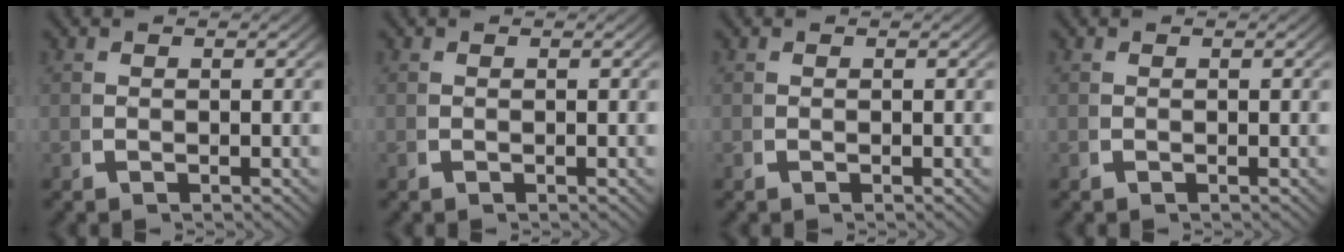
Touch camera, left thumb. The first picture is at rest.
{"total": 0.0}
{"total": 0.0}
{"total": 0.0}